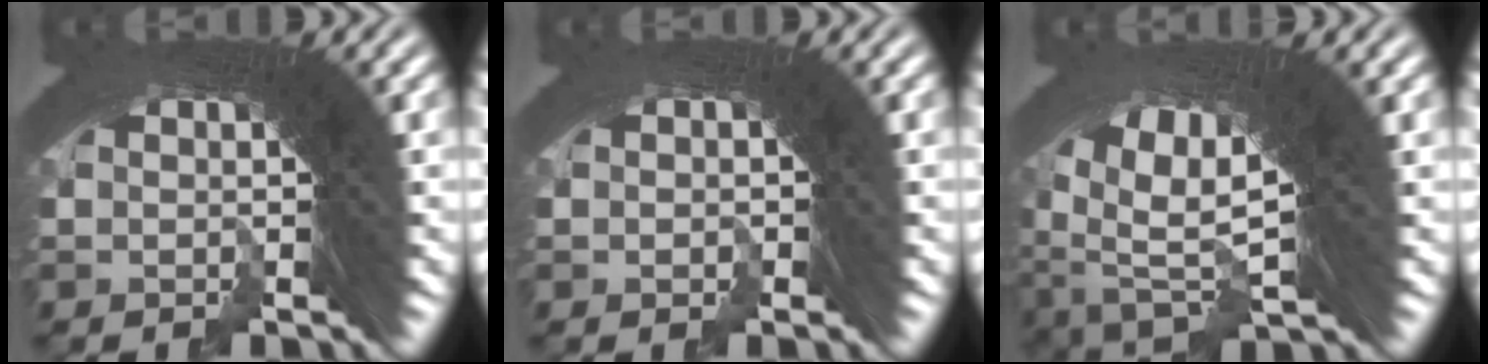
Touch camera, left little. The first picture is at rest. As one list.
[{"total": 1.3, "force": [-0.8, 0.5, -0.8], "torque": [0.013, -0.005, -0.008]}, {"total": 14.3, "force": [-1.0, 9.5, 10.6], "torque": [-0.193, -0.048, -0.004]}]